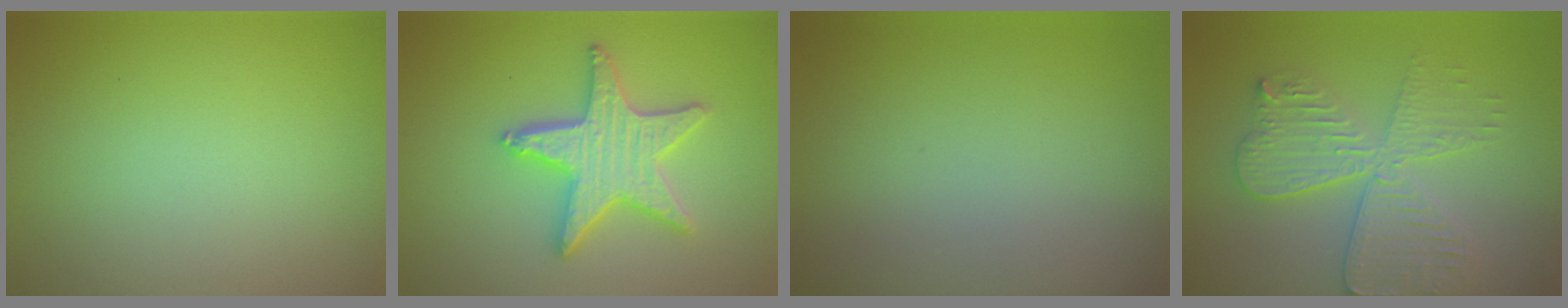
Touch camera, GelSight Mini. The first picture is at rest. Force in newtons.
{"total": 4.9, "press": 4.9, "slide": 0.9}
{"total": 0.0}
{"total": 5.7, "press": 5.6, "slide": 0.8}